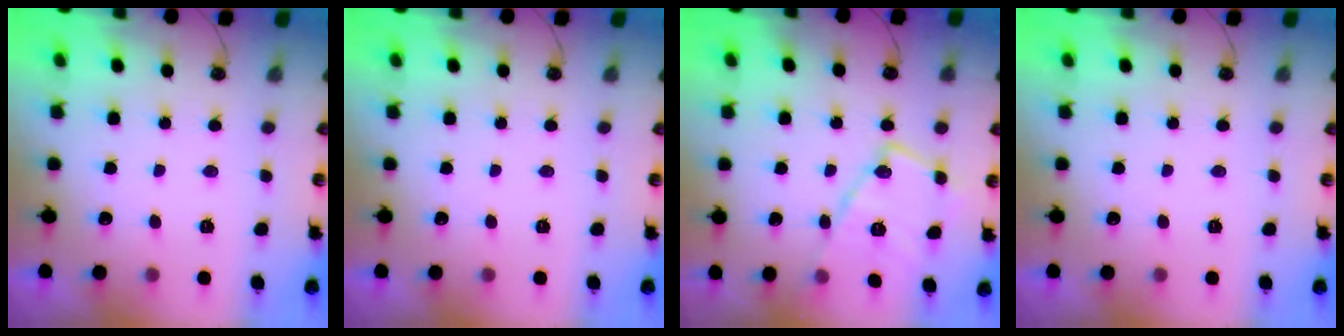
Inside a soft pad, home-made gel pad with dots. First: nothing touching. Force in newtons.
{"total": 0.0}
{"total": 15.3, "press": 15.3, "slide": 0.6}
{"total": 0.0}